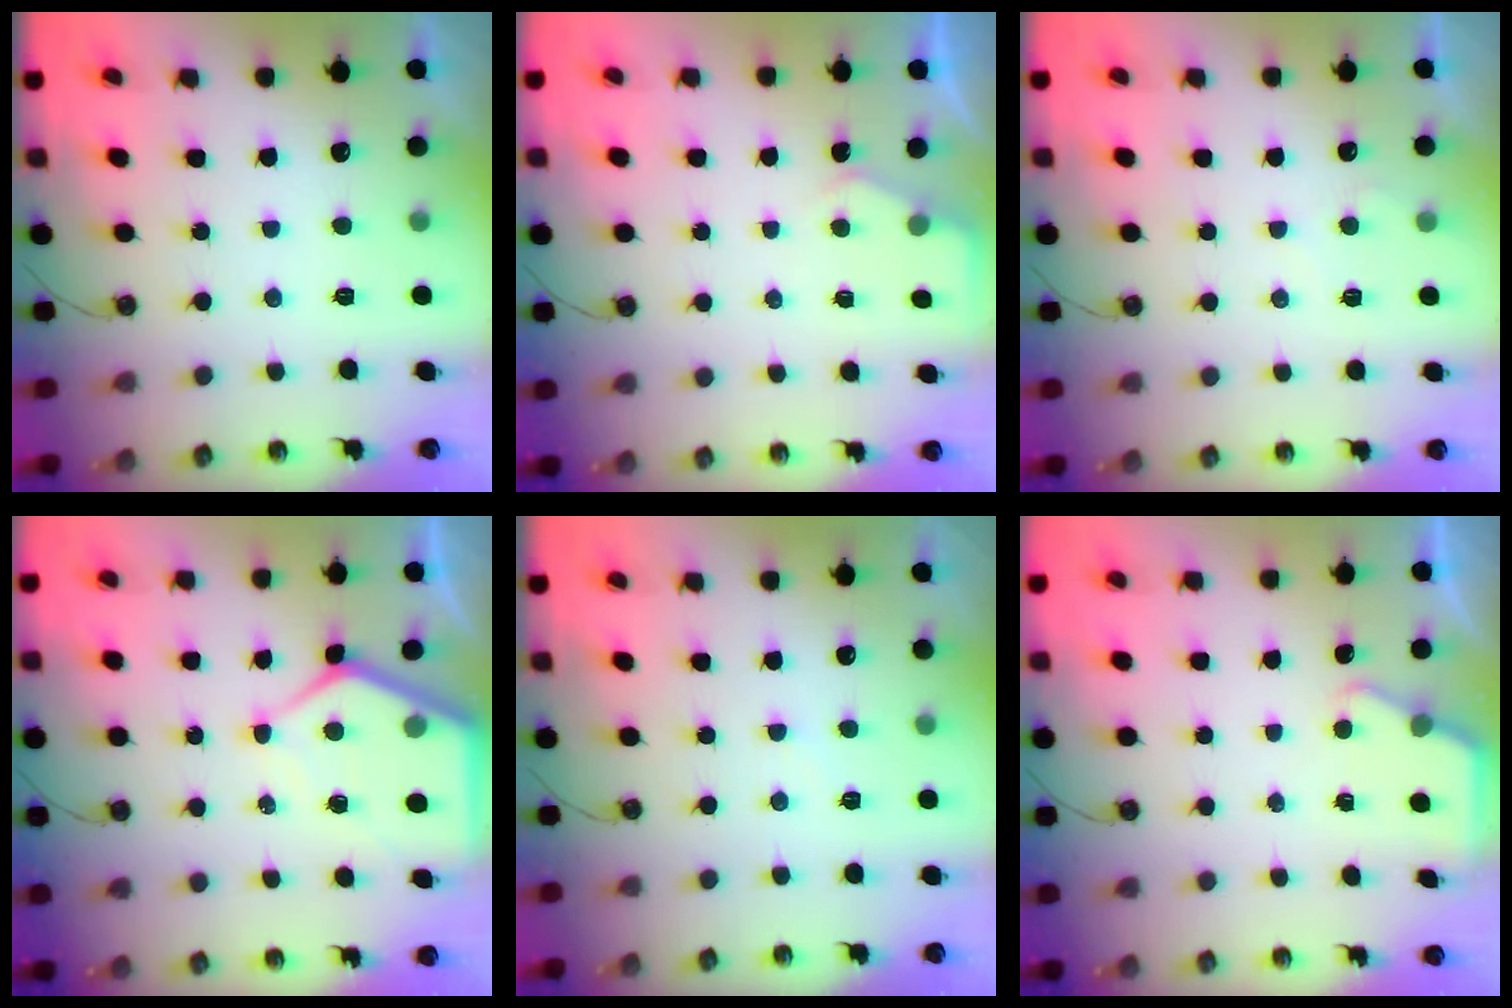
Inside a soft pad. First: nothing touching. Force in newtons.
{"total": 3.7, "press": 3.7, "slide": 0.6}
{"total": 3.4, "press": 3.4, "slide": 0.4}
{"total": 9.2, "press": 9.2, "slide": 0.9}
{"total": 2.9, "press": 2.9, "slide": 0.5}
{"total": 2.7, "press": 2.7, "slide": 0.2}